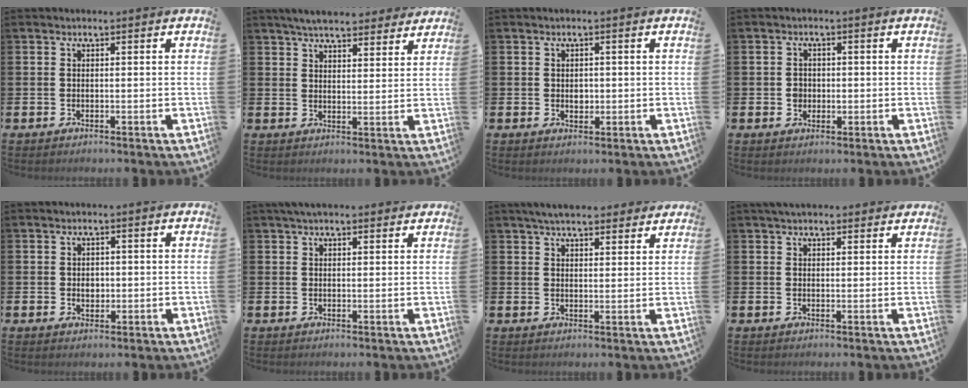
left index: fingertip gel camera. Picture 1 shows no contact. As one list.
[{"total": 5.8, "force": [5.6, 1.0, 1.3], "torque": [-0.031, -0.025, 0.100]}, {"total": 1.4, "force": [0.2, 1.1, 0.8], "torque": [0.001, 0.002, -0.002]}, {"total": 1.9, "force": [0.1, 1.8, 0.5], "torque": [0.003, 0.003, -0.006]}, {"total": 1.6, "force": [0.1, 1.3, 1.0], "torque": [-0.003, 0.002, -0.004]}, {"total": 2.7, "force": [2.3, 0.7, 1.2], "torque": [-0.027, 0.000, 0.042]}, {"total": 5.2, "force": [4.9, 1.1, 1.5], "torque": [-0.039, -0.013, 0.090]}, {"total": 2.9, "force": [2.7, 0.8, 0.8], "torque": [-0.020, -0.004, 0.049]}]